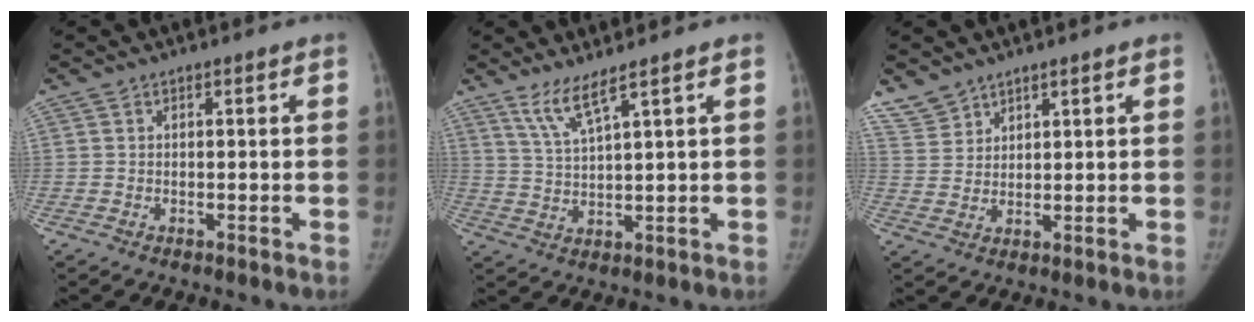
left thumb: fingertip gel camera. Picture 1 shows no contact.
{"total": 5.0, "force": [3.6, -0.2, 3.4], "torque": [-0.071, -0.030, 0.079]}
{"total": 4.1, "force": [3.6, 2.0, 0.3], "torque": [0.012, -0.015, 0.077]}